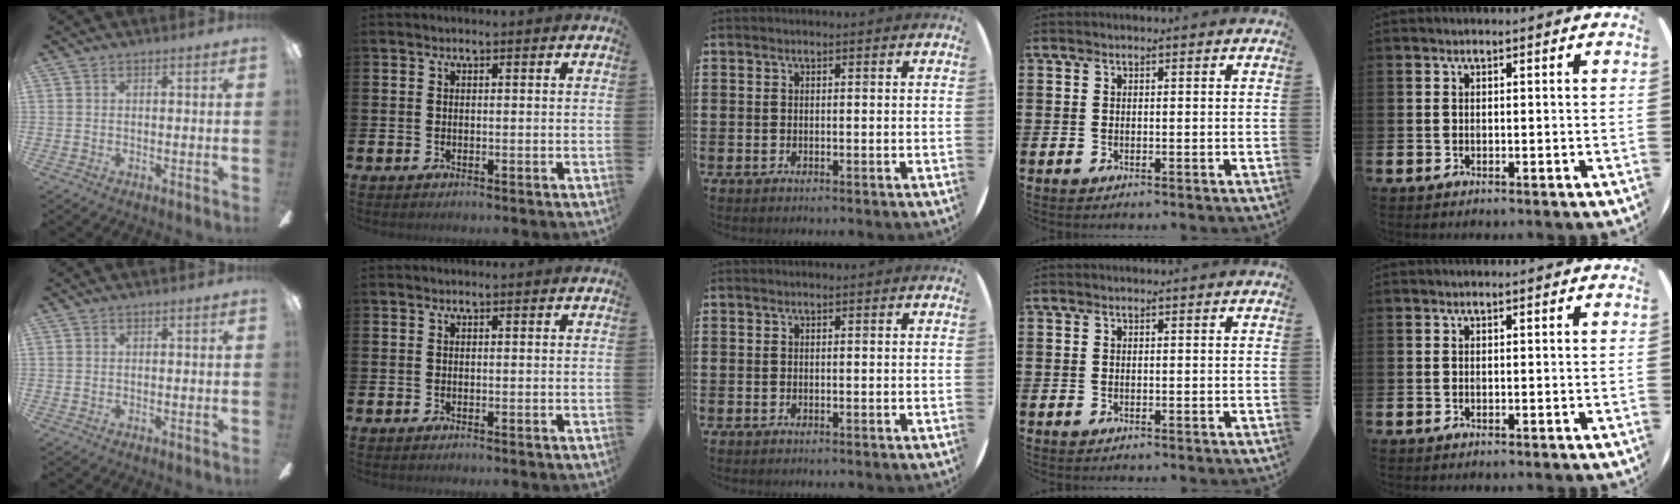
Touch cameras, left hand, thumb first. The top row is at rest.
{}